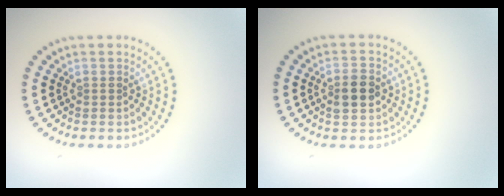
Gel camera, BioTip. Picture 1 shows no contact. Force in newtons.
{"total": 2.8, "press": 2.8, "slide": 0.0}